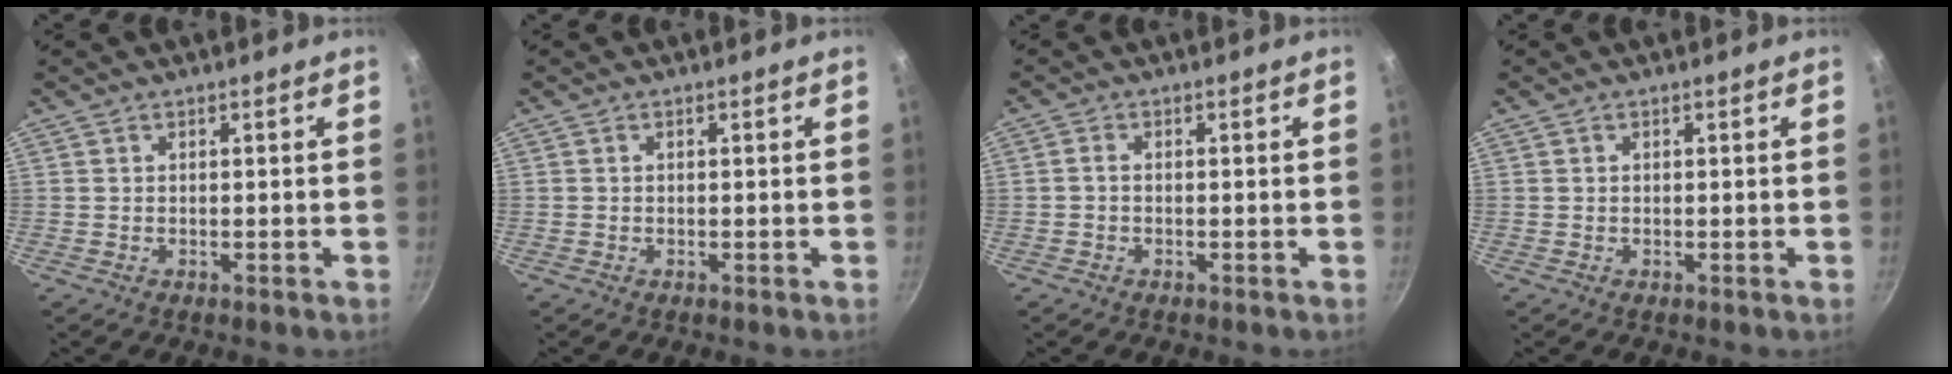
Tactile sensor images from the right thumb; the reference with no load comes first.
{"total": 0.0}
{"total": 1.2, "force": [-0.3, 0.8, 0.8], "torque": [-0.016, 0.008, -0.008]}
{"total": 0.0}